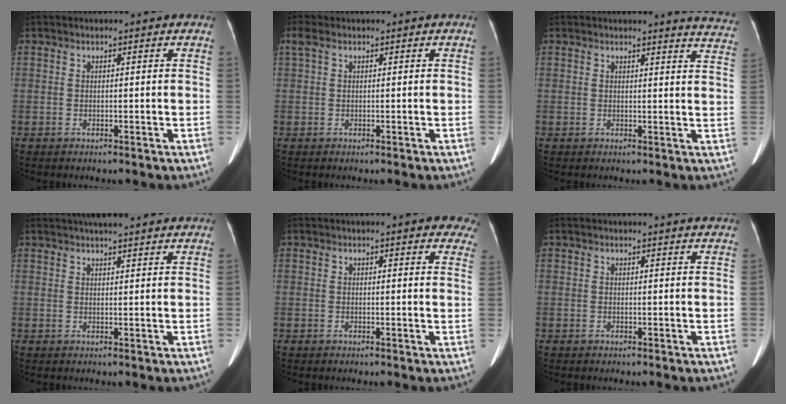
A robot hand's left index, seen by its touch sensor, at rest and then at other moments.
{"total": 1.3, "force": [0.6, 0.8, 0.9], "torque": [-0.032, 0.024, 0.018]}
{"total": 7.1, "force": [7.0, 0.6, 0.9], "torque": [0.009, -0.049, 0.044]}
{"total": 10.6, "force": [9.2, 1.1, 5.1], "torque": [-0.072, 0.032, 0.113]}
{"total": 8.5, "force": [6.9, 2.1, 4.5], "torque": [-0.031, -0.001, 0.060]}
{"total": 3.9, "force": [3.8, 0.3, 1.0], "torque": [-0.012, 0.005, 0.031]}